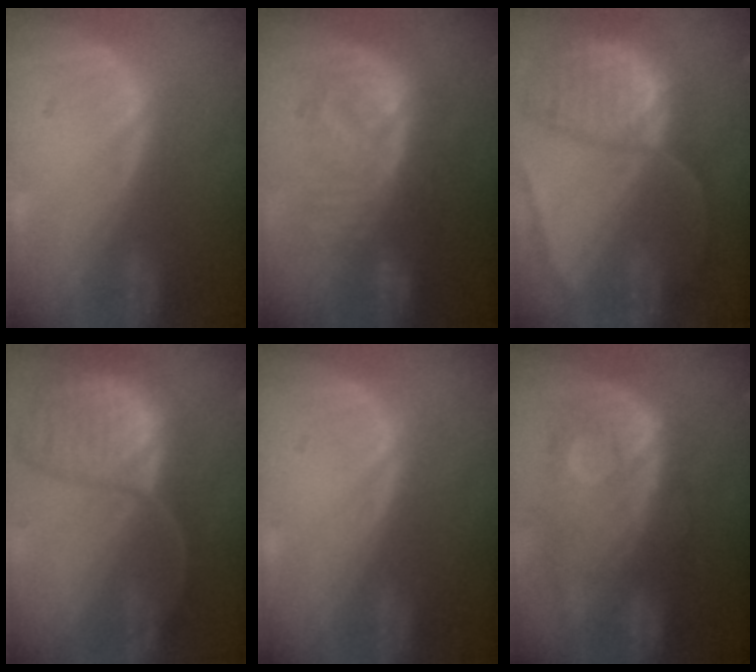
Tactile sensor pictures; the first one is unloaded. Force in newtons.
{"total": 8.3, "press": 8.2, "slide": 0.8}
{"total": 10.8, "press": 9.0, "slide": 6.0}
{"total": 12.2, "press": 9.9, "slide": 7.1}
{"total": 0.0}
{"total": 11.2, "press": 9.8, "slide": 5.5}